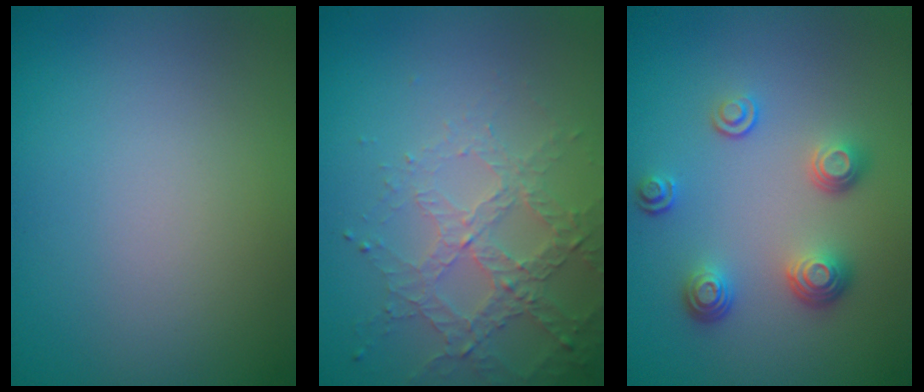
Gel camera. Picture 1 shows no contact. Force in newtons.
{"total": 3.1, "press": 3.0, "slide": 0.8}
{"total": 3.6, "press": 2.8, "slide": 2.2}